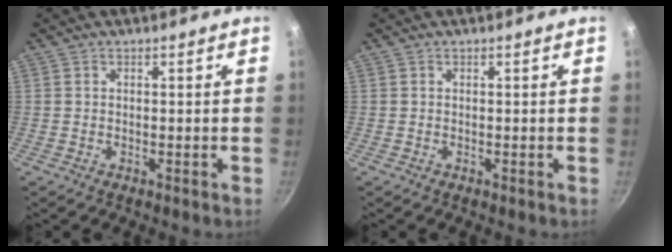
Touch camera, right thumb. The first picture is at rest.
{"total": 0.0}